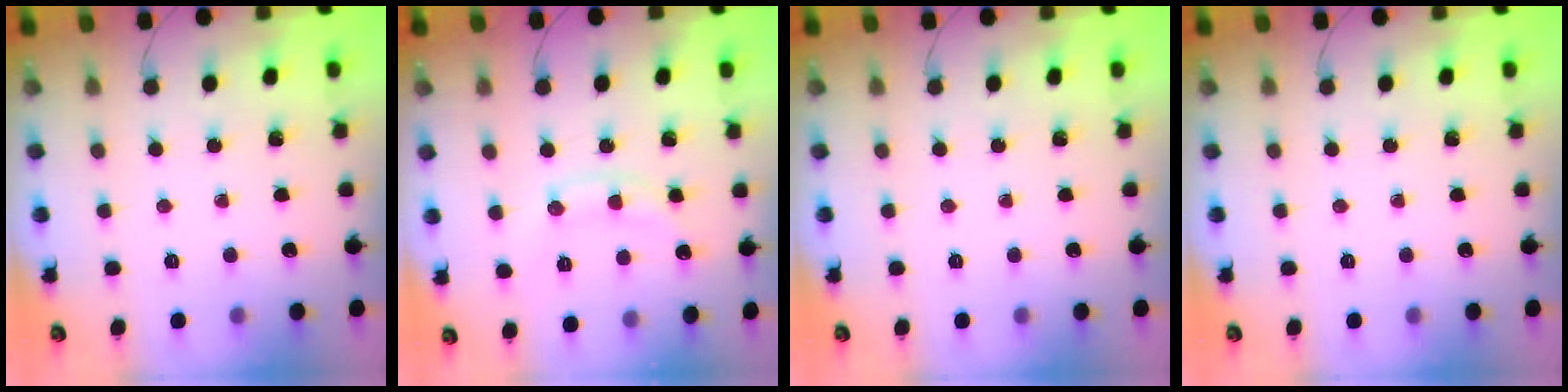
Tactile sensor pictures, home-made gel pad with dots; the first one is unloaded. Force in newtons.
{"total": 8.4, "press": 8.4, "slide": 0.3}
{"total": 0.0}
{"total": 0.0}